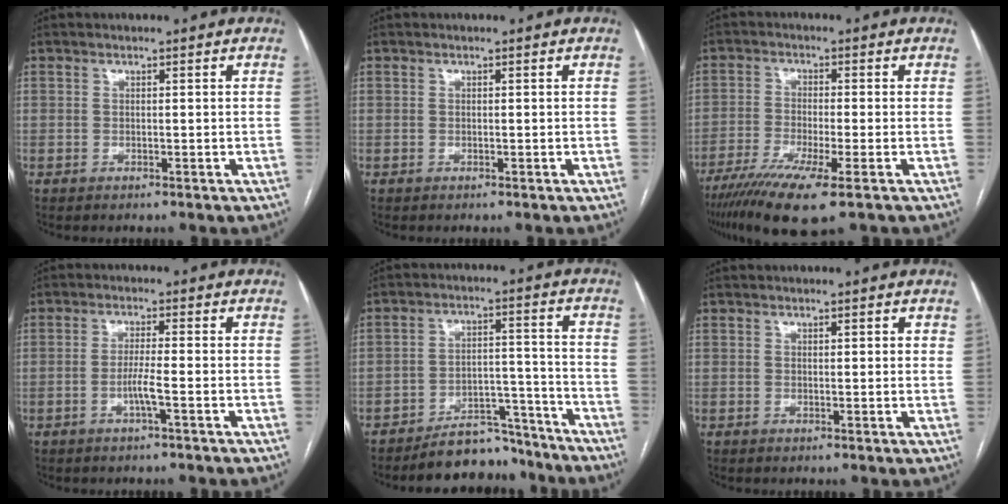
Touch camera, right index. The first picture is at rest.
{"total": 0.0}
{"total": 10.9, "force": [-6.7, 0.7, 8.5], "torque": [-0.147, -0.026, -0.115]}
{"total": 3.1, "force": [-1.1, -0.3, 2.9], "torque": [-0.056, -0.002, -0.022]}
{"total": 9.2, "force": [-8.4, 3.4, 1.3], "torque": [0.002, 0.043, -0.133]}
{"total": 1.5, "force": [1.0, 0.4, 1.1], "torque": [-0.016, 0.000, 0.010]}